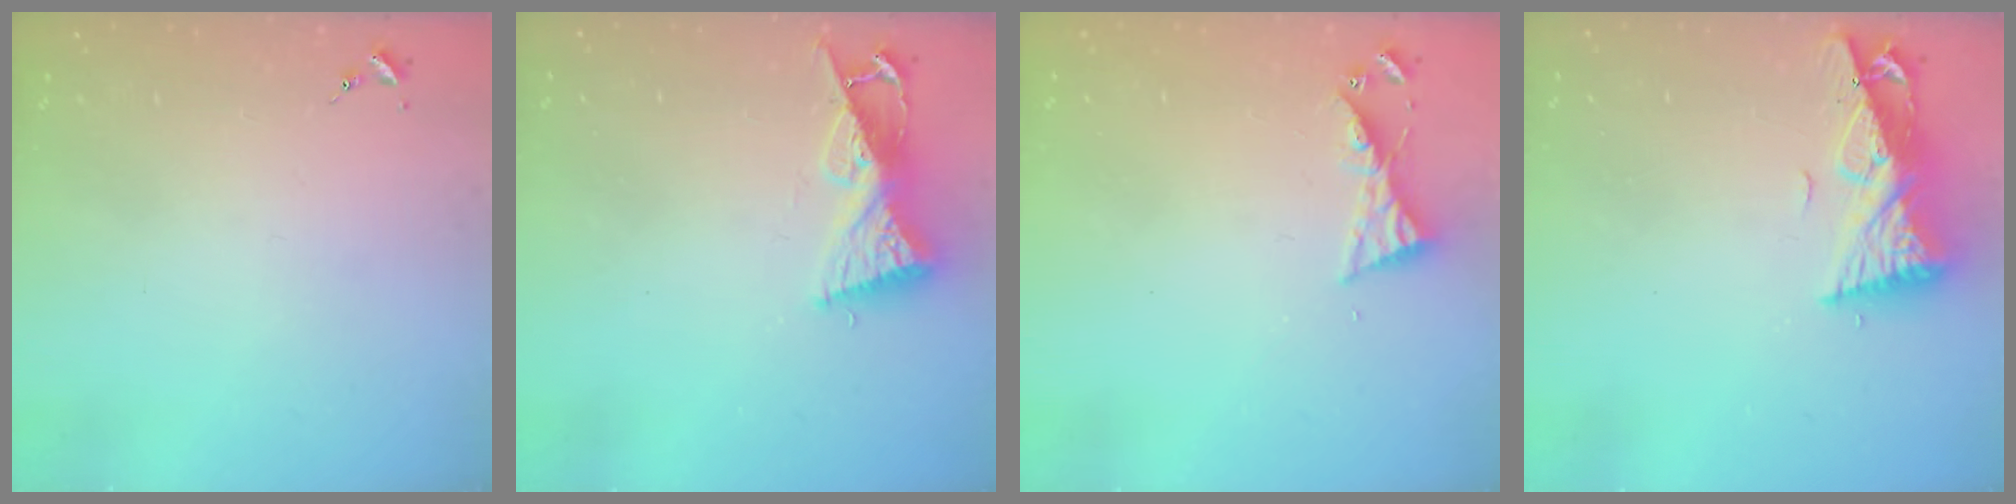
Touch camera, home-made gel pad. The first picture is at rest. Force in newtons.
{"total": 8.9, "press": 8.9, "slide": 0.3}
{"total": 5.2, "press": 5.2, "slide": 0.4}
{"total": 10.1, "press": 10.0, "slide": 1.4}